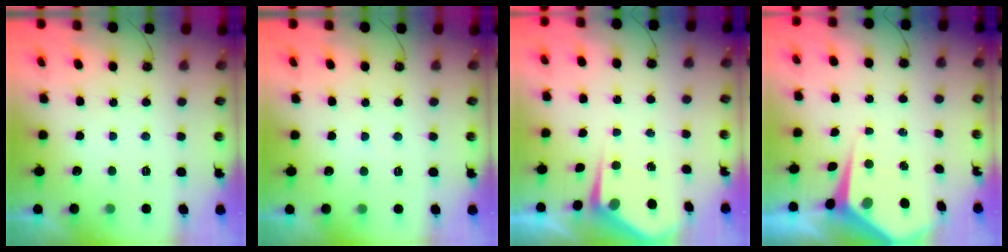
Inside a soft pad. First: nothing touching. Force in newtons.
{"total": 4.4, "press": 4.4, "slide": 0.6}
{"total": 5.4, "press": 5.3, "slide": 0.6}
{"total": 5.8, "press": 5.8, "slide": 0.5}